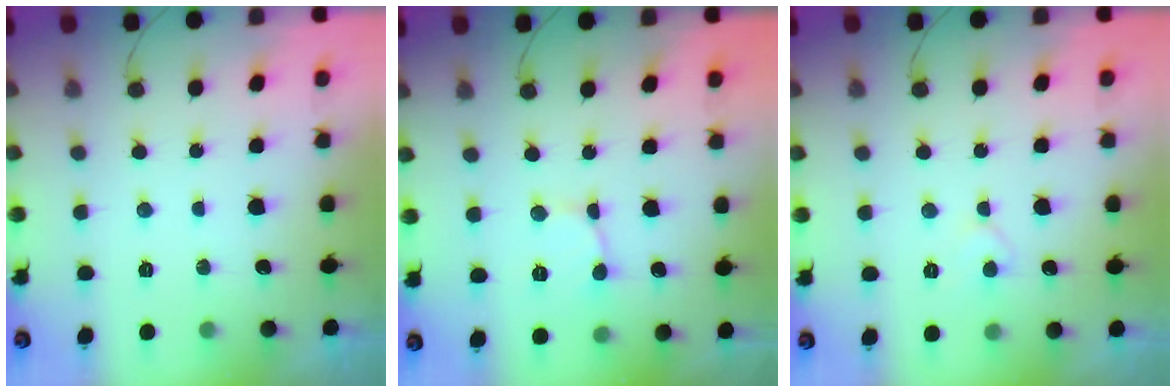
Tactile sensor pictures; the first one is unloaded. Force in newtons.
{"total": 2.3, "press": 2.3, "slide": 0.2}
{"total": 5.1, "press": 5.1, "slide": 0.5}